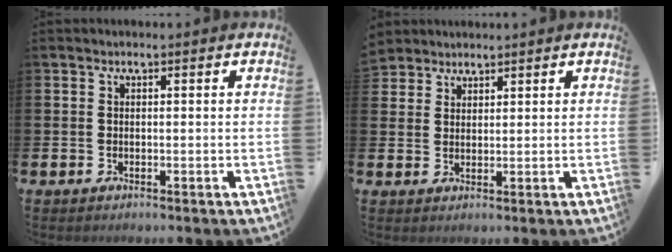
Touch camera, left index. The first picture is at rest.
{"total": 3.2, "force": [3.0, 0.9, -0.5], "torque": [0.011, -0.013, 0.057]}